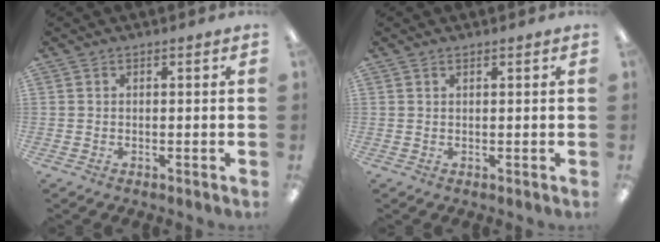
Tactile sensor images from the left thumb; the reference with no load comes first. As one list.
[{"total": 0.8, "force": [0.6, 0.2, 0.5], "torque": [-0.012, 0.001, 0.010]}]